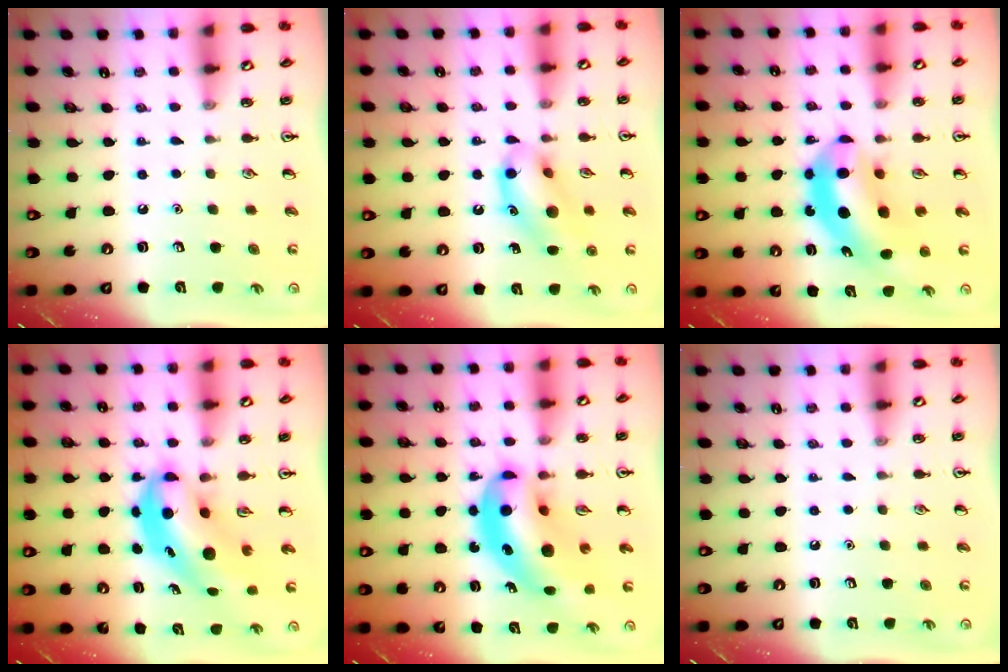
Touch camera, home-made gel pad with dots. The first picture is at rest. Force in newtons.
{"total": 13.3, "press": 13.2, "slide": 1.7}
{"total": 11.7, "press": 11.1, "slide": 3.7}
{"total": 7.1, "press": 6.8, "slide": 2.0}
{"total": 13.6, "press": 12.9, "slide": 4.2}
{"total": 0.0}